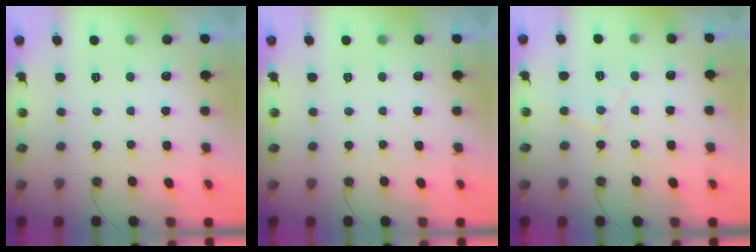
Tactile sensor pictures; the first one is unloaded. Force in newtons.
{"total": 0.0}
{"total": 6.2, "press": 6.2, "slide": 0.5}